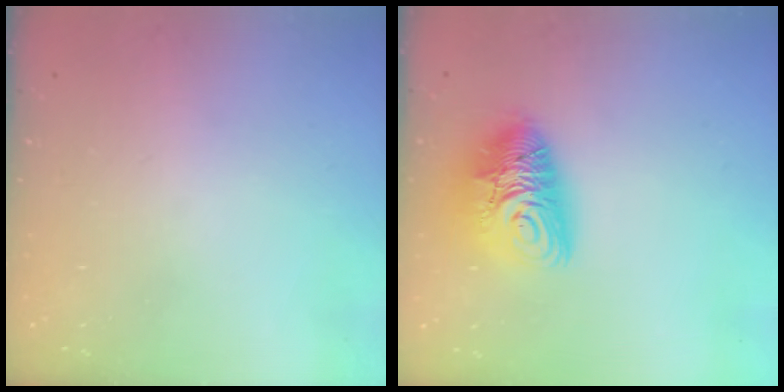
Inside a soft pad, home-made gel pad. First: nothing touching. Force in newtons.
{"total": 13.1, "press": 13.0, "slide": 1.4}